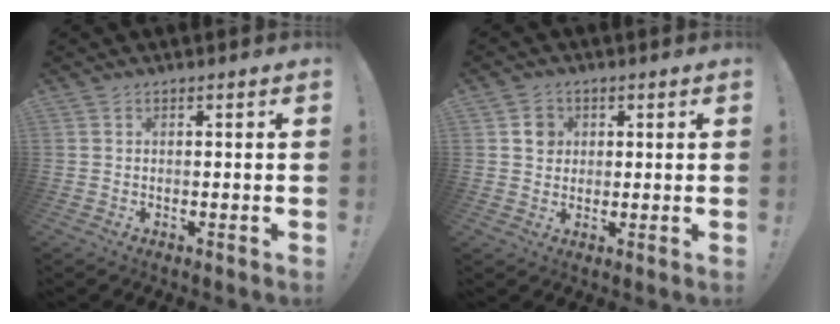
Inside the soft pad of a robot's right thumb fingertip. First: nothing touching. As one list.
[{"total": 4.8, "force": [1.3, 4.5, 1.2], "torque": [-0.001, -0.002, 0.021]}]